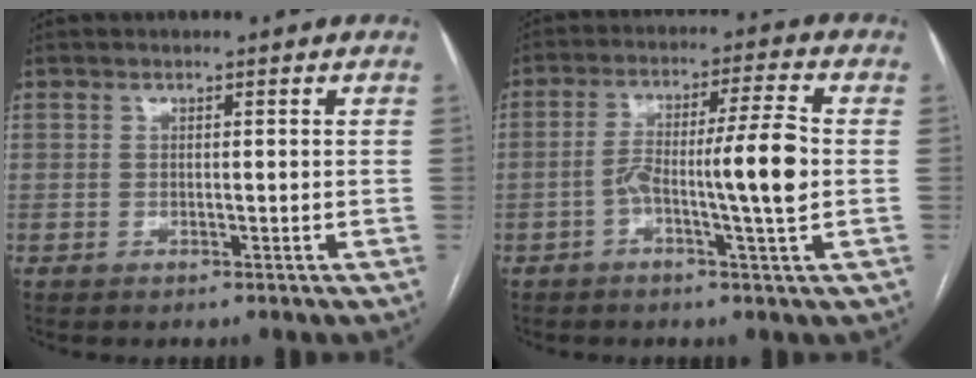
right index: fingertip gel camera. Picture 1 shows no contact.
{"total": 9.5, "force": [-1.6, -0.2, 9.4], "torque": [-0.162, 0.015, -0.028]}